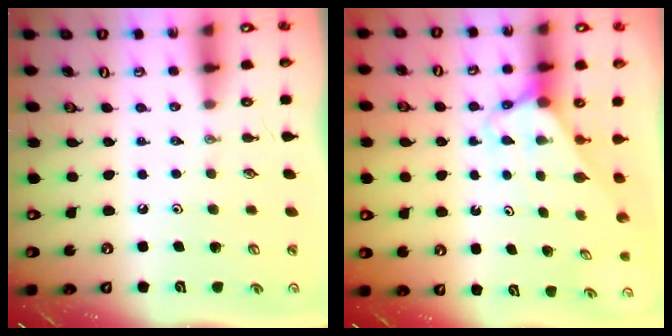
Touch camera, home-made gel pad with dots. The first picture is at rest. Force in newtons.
{"total": 2.6, "press": 2.6, "slide": 0.1}